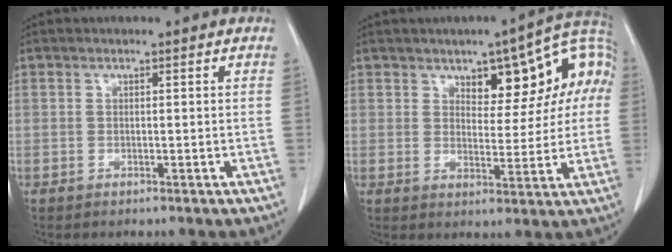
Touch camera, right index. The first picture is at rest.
{"total": 11.5, "force": [4.0, 5.5, 9.3], "torque": [-0.107, 0.034, 0.053]}